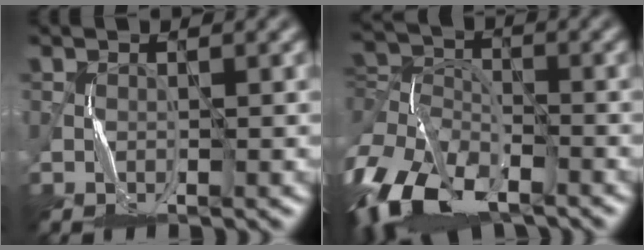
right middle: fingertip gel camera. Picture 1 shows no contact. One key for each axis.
{"total": 9.5, "fx": -5.6, "fy": 5.4, "fz": 5.4, "tx": -0.107, "ty": -0.005, "tz": -0.123}